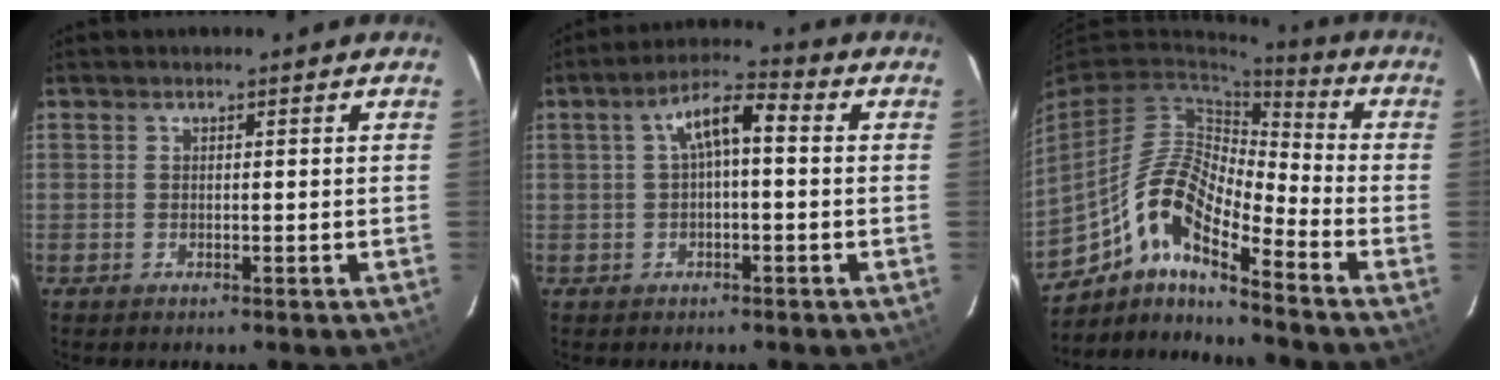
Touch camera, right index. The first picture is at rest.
{"total": 6.4, "force": [0.4, 2.2, 6.0], "torque": [-0.112, 0.024, 0.011]}
{"total": 12.5, "force": [-7.7, 3.0, 9.3], "torque": [-0.171, -0.001, -0.157]}